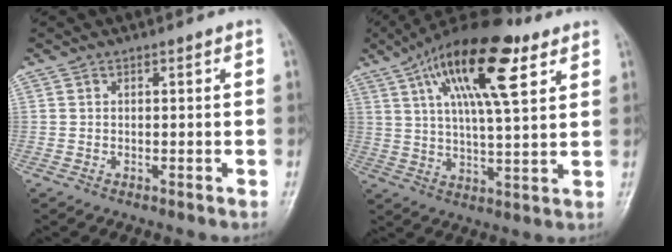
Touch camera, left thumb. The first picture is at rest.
{"total": 19.0, "force": [8.8, 6.3, 15.6], "torque": [-0.249, -0.010, 0.146]}